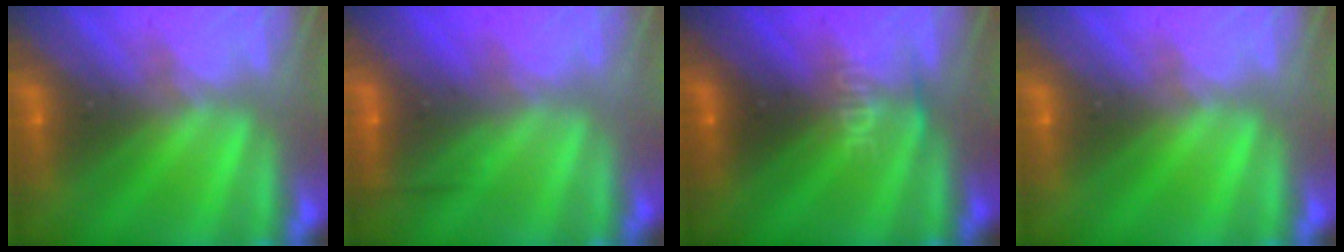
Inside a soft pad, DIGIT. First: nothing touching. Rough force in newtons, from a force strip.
{"total": 2.4}
{"total": 3.3}
{"total": 0.0}